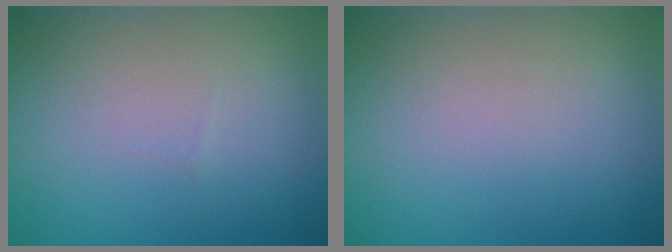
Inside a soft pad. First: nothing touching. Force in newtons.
{"total": 0.0}